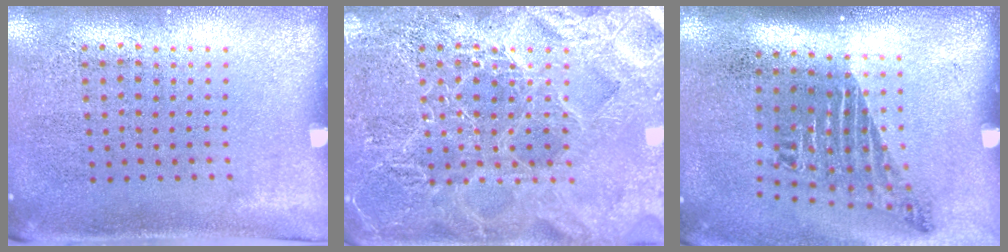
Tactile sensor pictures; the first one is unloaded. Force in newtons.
{"total": 6.2, "press": 6.2, "slide": 0.8}
{"total": 1.8, "press": 1.2, "slide": 1.3}